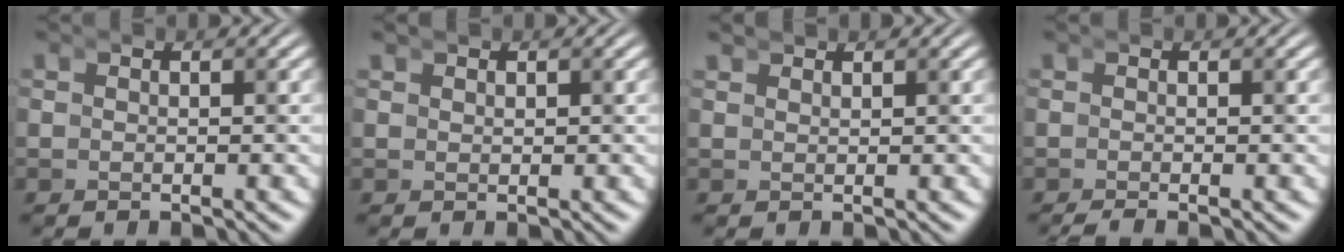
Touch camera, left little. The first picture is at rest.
{"total": 0.9, "force": [0.8, 0.1, 0.3], "torque": [-0.006, 0.001, 0.016]}
{"total": 1.3, "force": [1.3, -0.2, 0.0], "torque": [-0.002, 0.001, 0.023]}
{"total": 0.6, "force": [-0.6, 0.1, 0.2], "torque": [-0.001, 0.000, -0.011]}